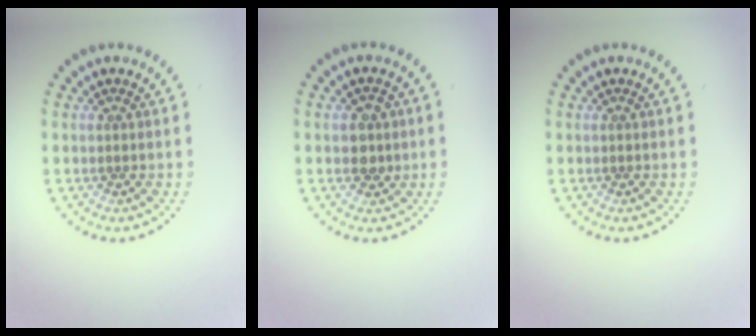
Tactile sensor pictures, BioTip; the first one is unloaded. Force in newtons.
{"total": 2.1, "press": 2.1, "slide": 0.4}
{"total": 0.0}